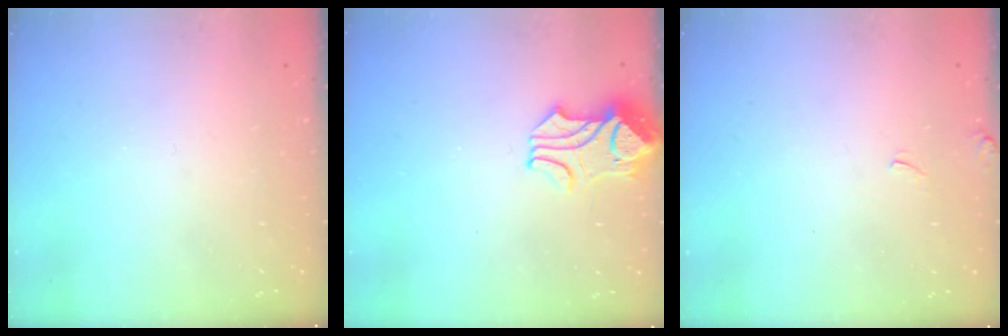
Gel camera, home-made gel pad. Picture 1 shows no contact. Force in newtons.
{"total": 2.0, "press": 1.7, "slide": 1.0}
{"total": 3.7, "press": 3.7, "slide": 0.5}